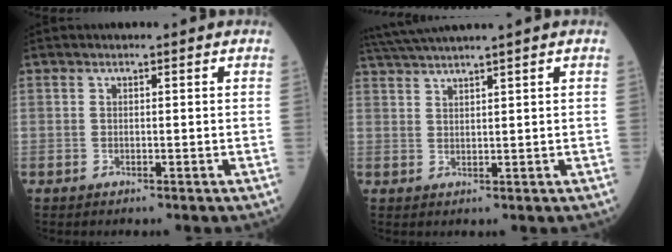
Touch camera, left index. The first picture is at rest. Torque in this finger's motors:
{"motor_torque": [0.61, -0.93, 0.15, 0.10]}